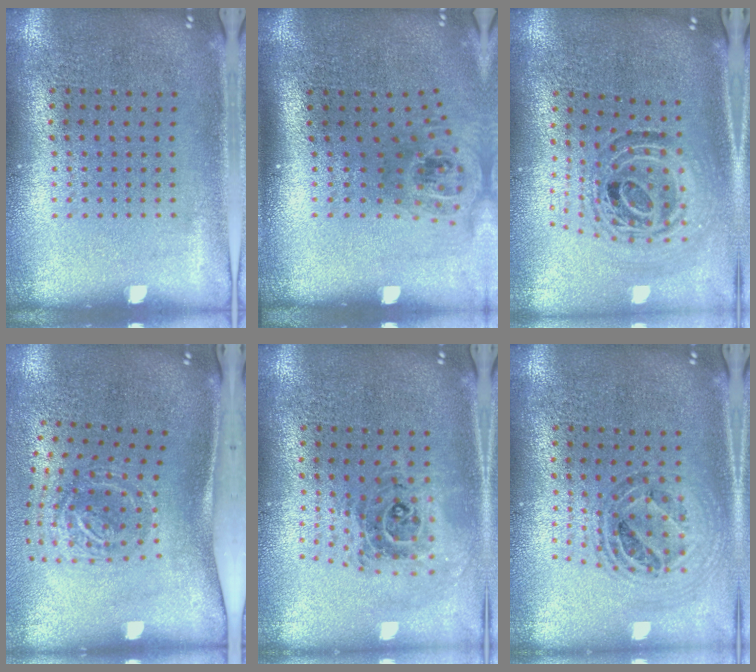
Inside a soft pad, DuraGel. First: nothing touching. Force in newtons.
{"total": 1.6, "press": 1.2, "slide": 1.2}
{"total": 1.2, "press": 1.1, "slide": 0.5}
{"total": 2.0, "press": 1.2, "slide": 1.6}
{"total": 1.0, "press": 0.9, "slide": 0.3}
{"total": 1.0, "press": 1.0, "slide": 0.3}